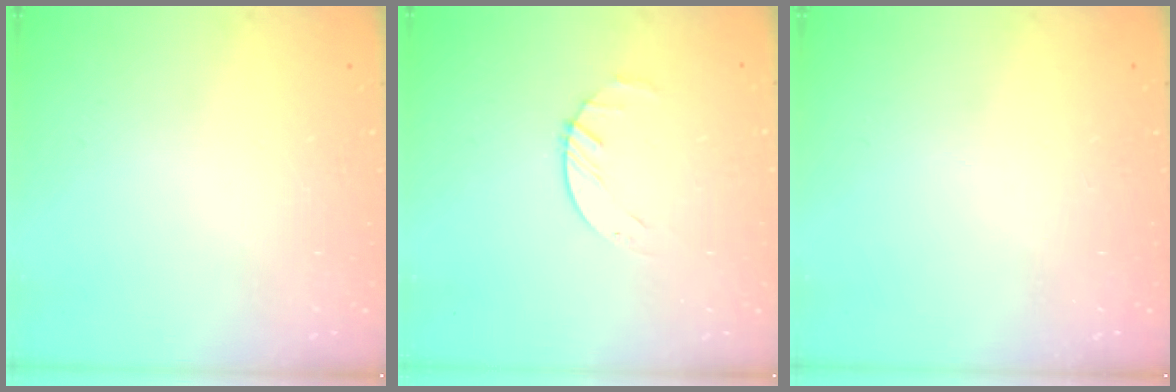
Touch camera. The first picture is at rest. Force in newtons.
{"total": 2.2, "press": 2.2, "slide": 0.4}
{"total": 0.0}